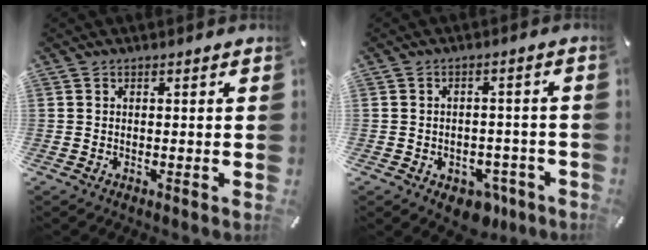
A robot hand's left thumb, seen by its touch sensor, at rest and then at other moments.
{"total": 5.9, "force": [-3.3, 4.0, 2.9], "torque": [-0.041, 0.027, -0.053]}